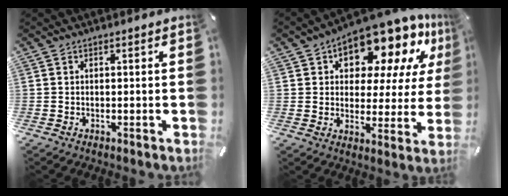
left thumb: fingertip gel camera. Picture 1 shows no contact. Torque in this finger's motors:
{"motor_torque": [2.52, 2.49, 2.00, -0.77, 0.17]}